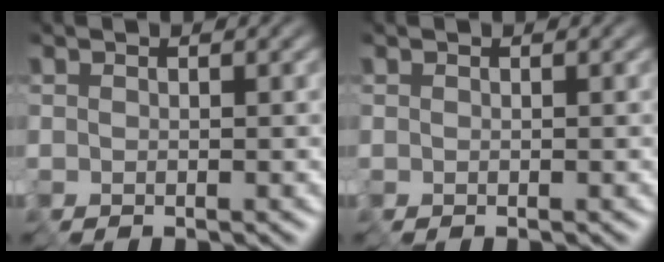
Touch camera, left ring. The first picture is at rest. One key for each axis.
{"total": 0.0}